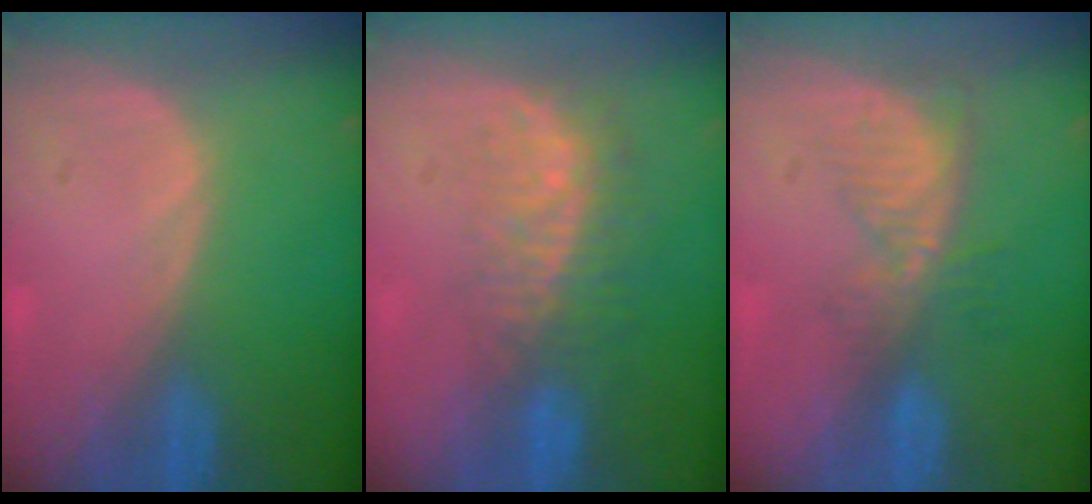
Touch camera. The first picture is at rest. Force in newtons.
{"total": 8.4, "press": 7.2, "slide": 4.3}
{"total": 5.3, "press": 4.7, "slide": 2.5}